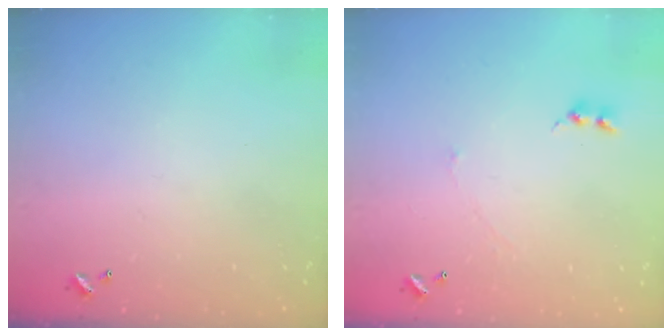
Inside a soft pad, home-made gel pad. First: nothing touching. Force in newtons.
{"total": 1.1, "press": 0.9, "slide": 0.6}